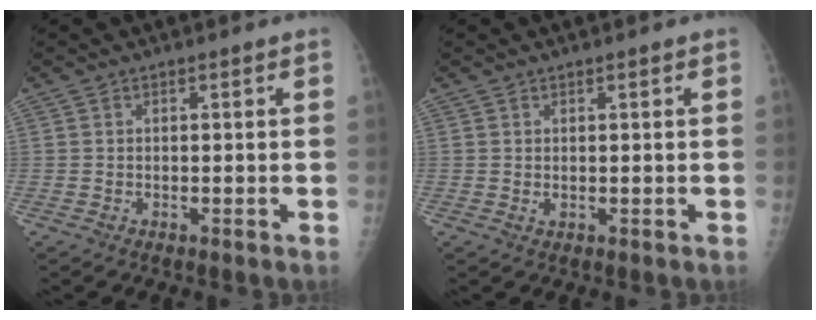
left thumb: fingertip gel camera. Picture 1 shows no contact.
{"total": 1.0, "force": [0.4, 0.4, 0.9], "torque": [-0.015, 0.000, 0.010]}